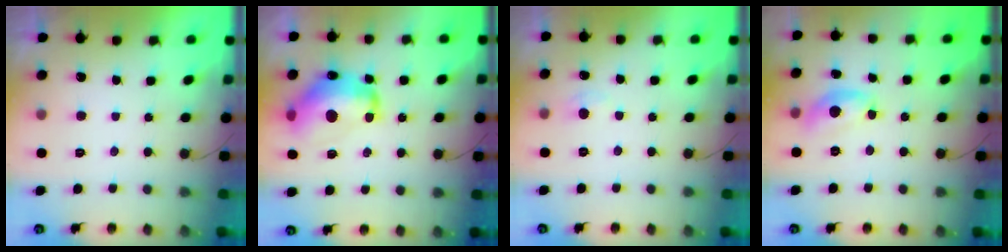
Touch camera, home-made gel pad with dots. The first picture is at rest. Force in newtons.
{"total": 16.4, "press": 16.3, "slide": 1.3}
{"total": 2.5, "press": 2.4, "slide": 0.4}
{"total": 11.1, "press": 11.1, "slide": 0.5}